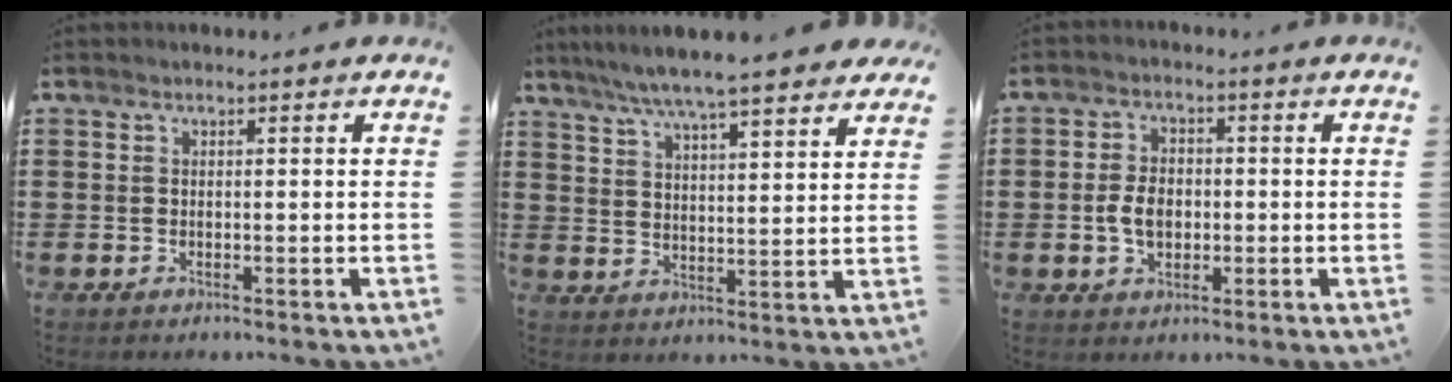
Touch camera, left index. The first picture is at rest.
{"total": 6.6, "force": [5.8, -0.2, 3.1], "torque": [-0.081, -0.028, 0.099]}
{"total": 4.8, "force": [-0.6, 3.0, 3.7], "torque": [-0.077, -0.001, -0.018]}